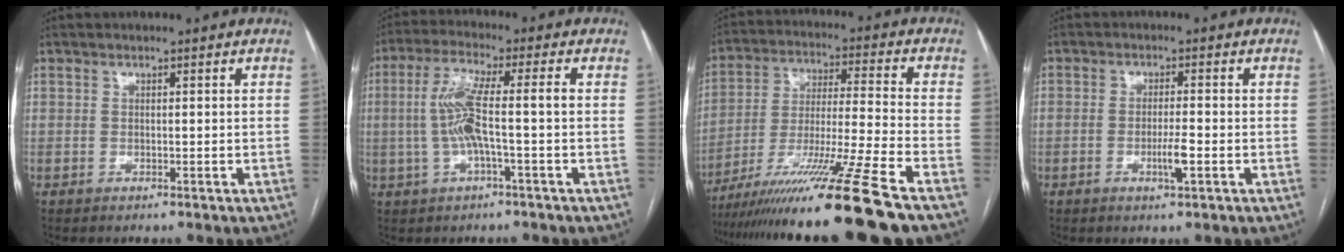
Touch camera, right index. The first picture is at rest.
{"total": 8.0, "force": [-0.7, 0.8, 7.9], "torque": [-0.167, 0.021, -0.015]}
{"total": 18.8, "force": [-14.2, -3.3, 11.9], "torque": [-0.217, -0.043, -0.245]}
{"total": 3.4, "force": [-1.2, 0.4, 3.2], "torque": [-0.059, -0.003, -0.020]}